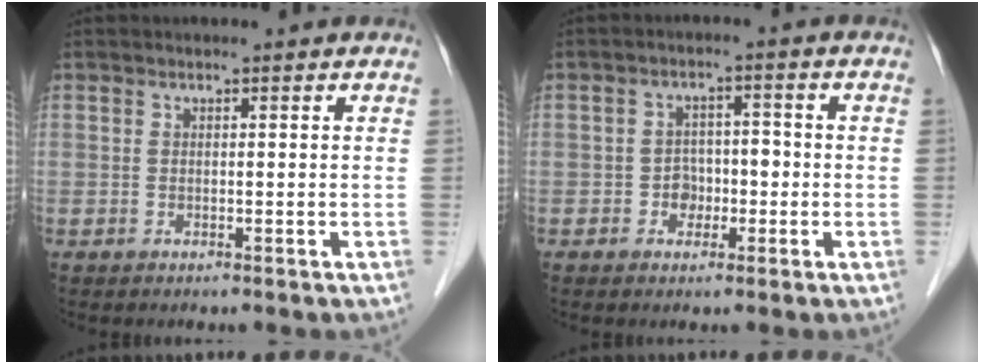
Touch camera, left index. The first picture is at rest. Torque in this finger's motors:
{"motor_torque": [-0.02, 0.09, 0.03, 0.00]}